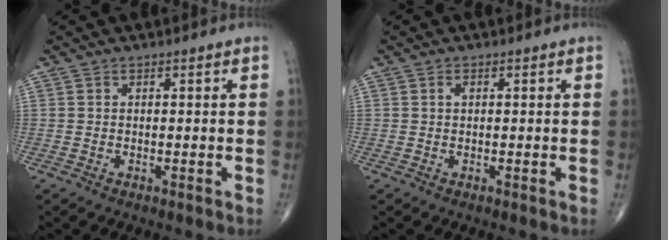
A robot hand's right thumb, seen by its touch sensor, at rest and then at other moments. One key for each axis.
{"total": 1.0, "fx": 0.2, "fy": 0.5, "fz": 0.8, "tx": -0.013, "ty": 0.000, "tz": 0.002}